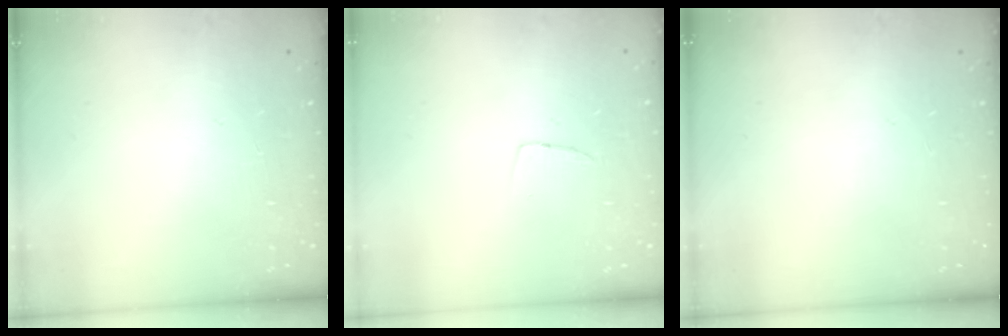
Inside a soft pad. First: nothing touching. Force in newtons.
{"total": 2.9, "press": 2.9, "slide": 0.1}
{"total": 0.0}